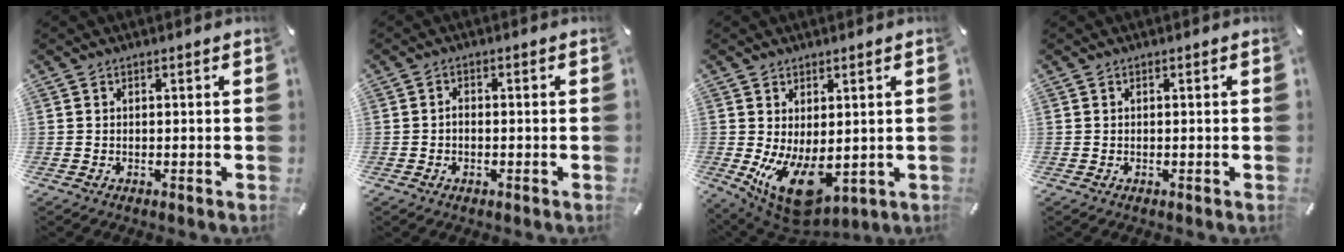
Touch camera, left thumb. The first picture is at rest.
{"total": 1.4, "force": [-0.4, 0.9, 1.0], "torque": [-0.021, 0.003, -0.009]}
{"total": 10.6, "force": [-1.2, 6.2, 8.5], "torque": [-0.140, -0.015, -0.013]}
{"total": 0.0}